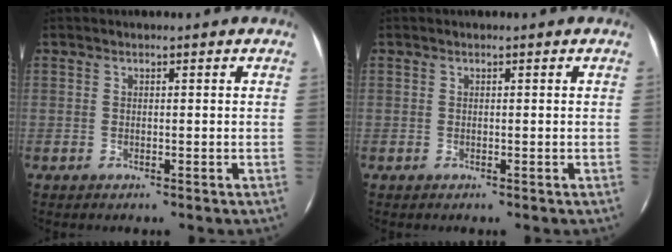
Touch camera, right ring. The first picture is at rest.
{"total": 0.0}